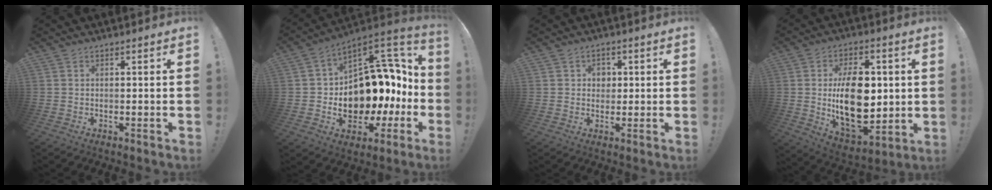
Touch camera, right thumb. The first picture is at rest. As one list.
[{"total": 18.8, "force": [-0.1, 13.7, 12.9], "torque": [-0.161, -0.028, 0.033]}, {"total": 3.2, "force": [0.5, 2.9, 1.2], "torque": [-0.009, -0.002, 0.005]}, {"total": 21.4, "force": [1.2, 13.2, 16.8], "torque": [-0.284, -0.022, 0.028]}]